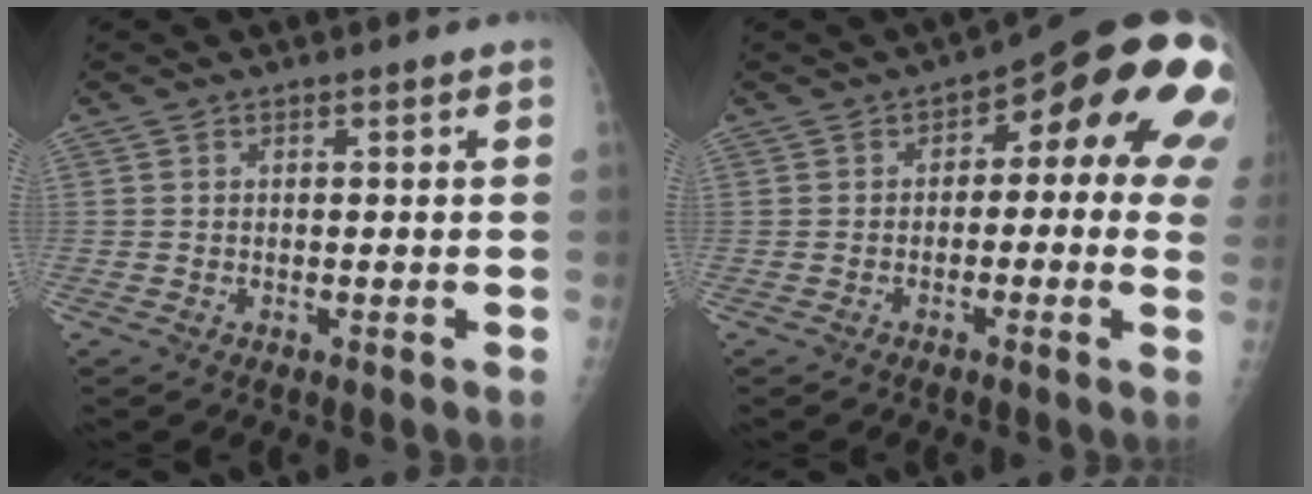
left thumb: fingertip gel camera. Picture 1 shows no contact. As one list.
[{"total": 15.0, "force": [3.3, 6.7, 13.0], "torque": [-0.120, 0.022, 0.025]}]